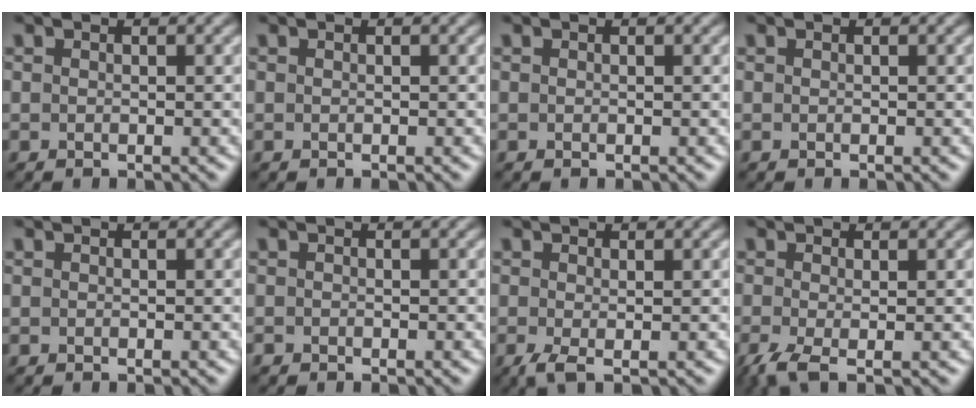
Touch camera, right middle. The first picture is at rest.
{"total": 0.0}
{"total": 0.0}
{"total": 0.0}
{"total": 0.0}
{"total": 0.0}
{"total": 1.6, "force": [-0.5, 0.3, 1.5], "torque": [-0.036, -0.007, -0.012]}
{"total": 2.7, "force": [-1.2, 0.7, 2.3], "torque": [-0.059, -0.008, -0.029]}